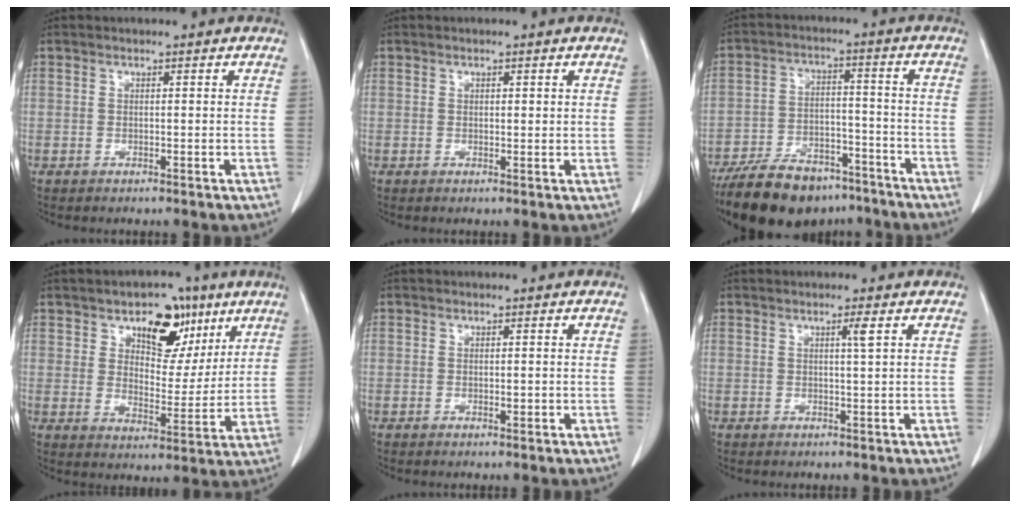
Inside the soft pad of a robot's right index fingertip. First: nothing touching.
{"total": 1.0, "force": [0.4, 0.4, 0.8], "torque": [-0.011, -0.002, 0.006]}
{"total": 16.2, "force": [-13.8, 6.5, 5.6], "torque": [-0.099, 0.011, -0.209]}
{"total": 10.9, "force": [6.0, 6.4, 6.4], "torque": [-0.085, 0.011, 0.096]}
{"total": 0.8, "force": [-0.1, 0.3, 0.8], "torque": [-0.011, -0.001, -0.001]}
{"total": 1.6, "force": [0.6, -0.4, 1.4], "torque": [-0.026, -0.004, 0.011]}